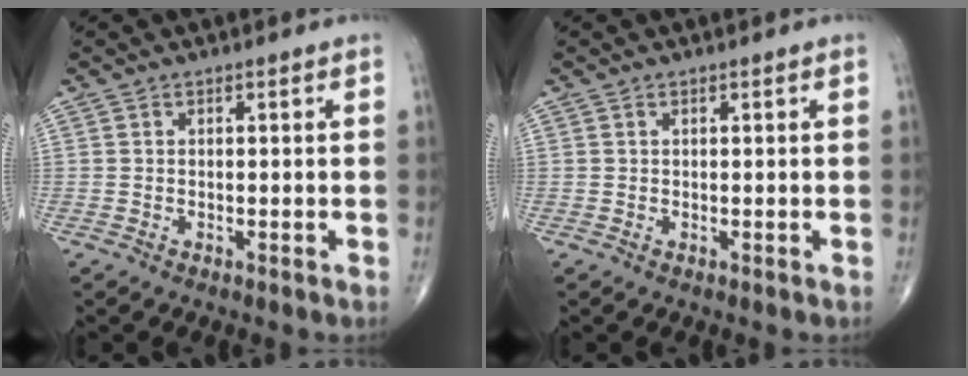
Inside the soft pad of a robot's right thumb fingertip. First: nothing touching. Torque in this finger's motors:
{"motor_torque": [0.28, 0.07, -0.14, 0.02, 0.03]}